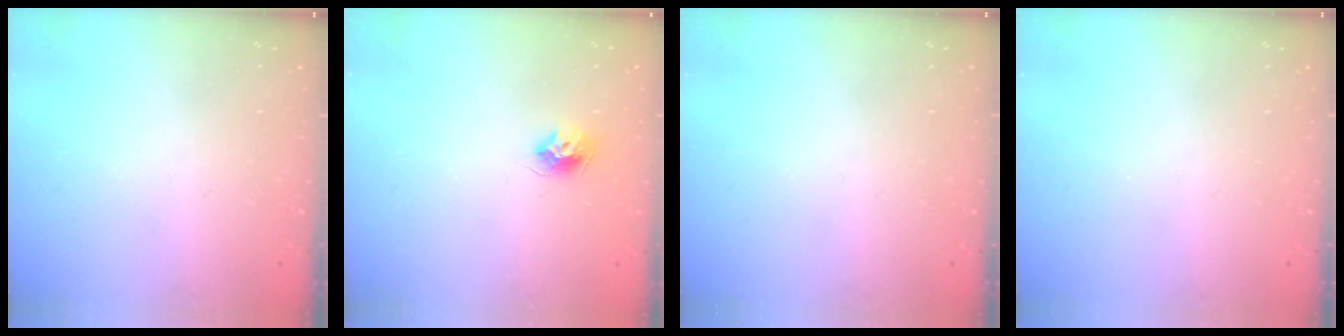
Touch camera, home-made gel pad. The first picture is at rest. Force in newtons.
{"total": 8.4, "press": 8.3, "slide": 0.7}
{"total": 0.0}
{"total": 0.0}